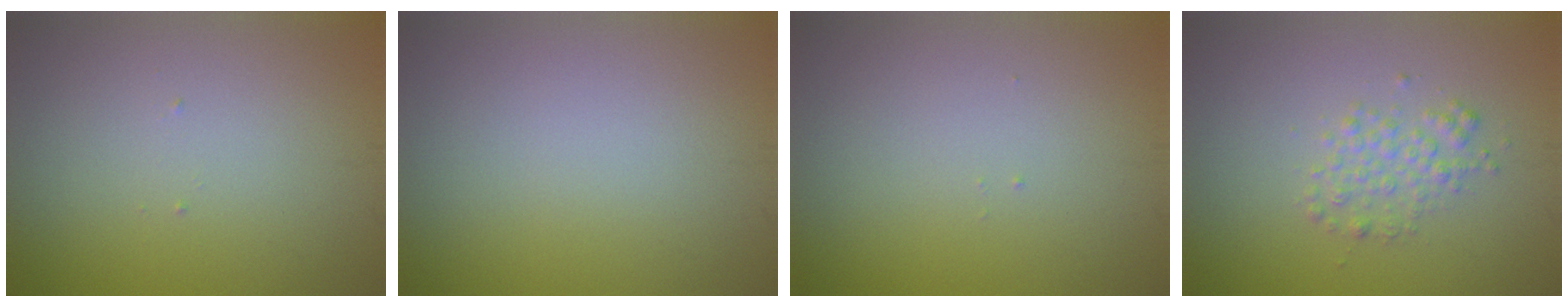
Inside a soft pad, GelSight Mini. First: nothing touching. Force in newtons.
{"total": 0.0}
{"total": 0.0}
{"total": 2.0, "press": 2.0, "slide": 0.0}